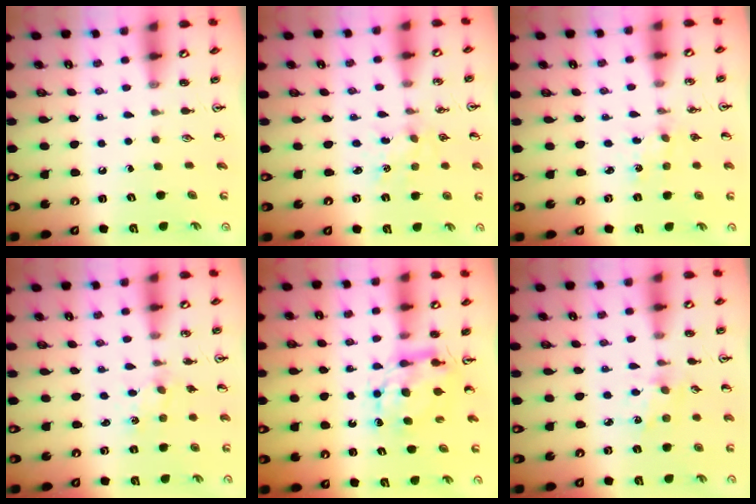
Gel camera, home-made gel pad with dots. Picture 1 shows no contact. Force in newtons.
{"total": 2.2, "press": 2.2, "slide": 0.3}
{"total": 0.0}
{"total": 0.6, "press": 0.6, "slide": 0.2}
{"total": 7.3, "press": 7.3, "slide": 0.4}
{"total": 2.1, "press": 2.1, "slide": 0.0}